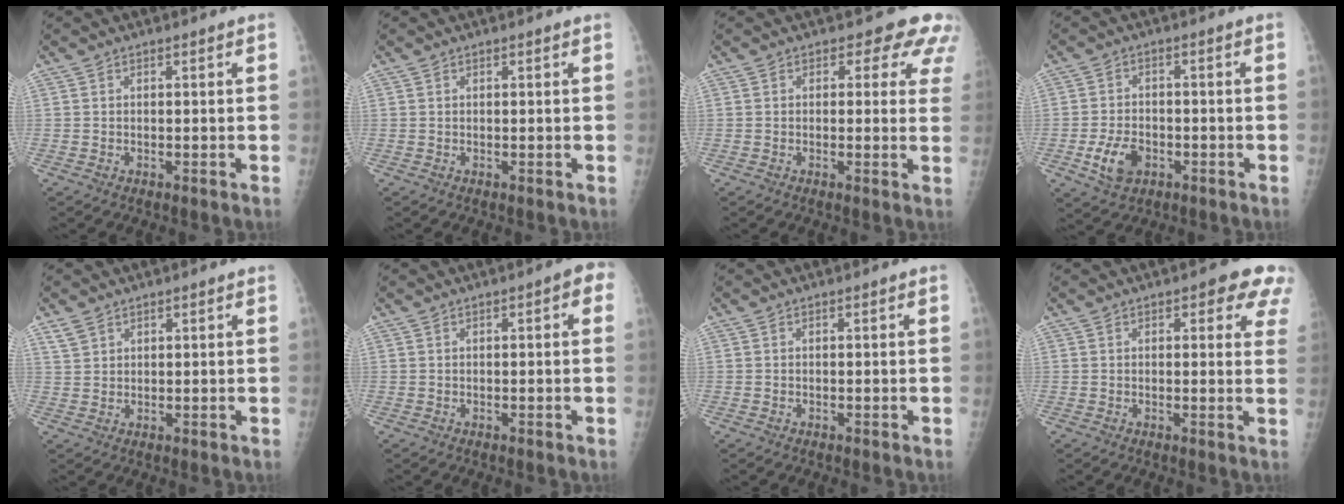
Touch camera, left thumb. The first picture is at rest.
{"total": 0.0}
{"total": 6.3, "force": [4.3, 3.7, 2.7], "torque": [0.010, -0.014, 0.024]}
{"total": 6.7, "force": [-2.6, 4.5, 4.2], "torque": [-0.072, 0.009, -0.043]}
{"total": 2.5, "force": [1.9, 1.4, 0.7], "torque": [-0.006, -0.006, 0.040]}
{"total": 2.8, "force": [0.7, 1.0, 2.5], "torque": [-0.025, 0.008, 0.002]}
{"total": 0.0}
{"total": 7.3, "force": [4.2, 3.2, 5.0], "torque": [-0.016, -0.011, 0.036]}